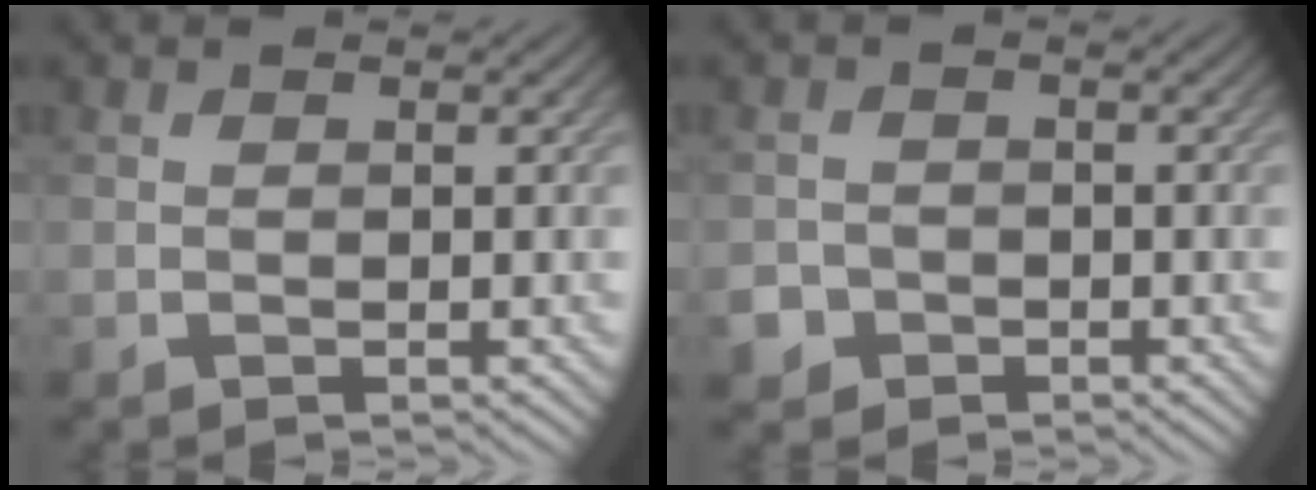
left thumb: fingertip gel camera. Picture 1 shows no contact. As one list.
[{"total": 3.1, "force": [-1.9, 2.5, 0.5], "torque": [-0.011, -0.001, -0.038]}]